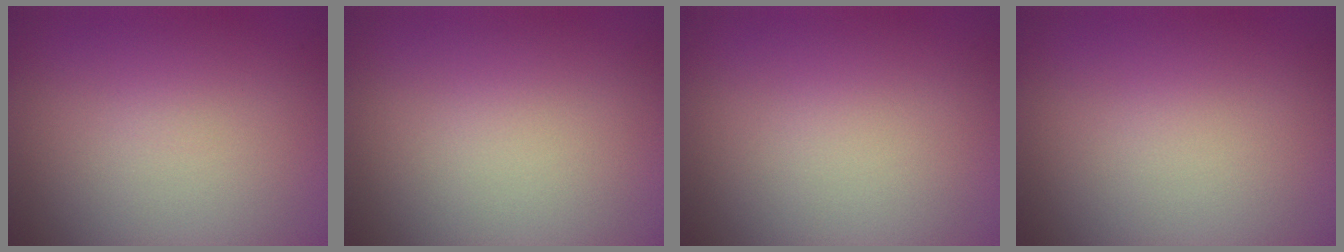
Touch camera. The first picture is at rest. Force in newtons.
{"total": 0.0}
{"total": 0.0}
{"total": 0.0}